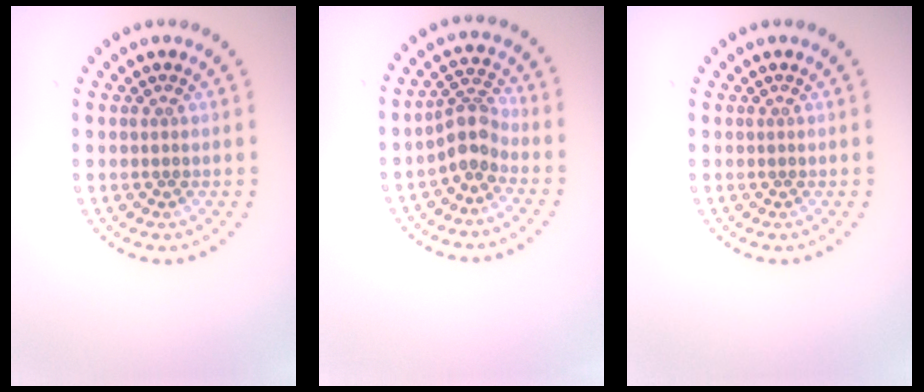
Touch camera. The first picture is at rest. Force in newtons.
{"total": 2.6, "press": 2.0, "slide": 1.7}
{"total": 0.0}